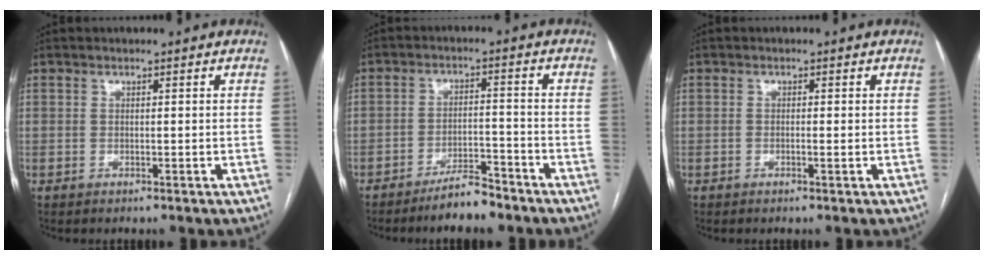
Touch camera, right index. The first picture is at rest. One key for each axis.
{"total": 5.9, "fx": -5.1, "fy": 1.2, "fz": 2.7, "tx": -0.044, "ty": -0.002, "tz": -0.090}
{"total": 0.7, "fx": -0.1, "fy": 0.0, "fz": 0.7, "tx": -0.011, "ty": 0.003, "tz": -0.001}